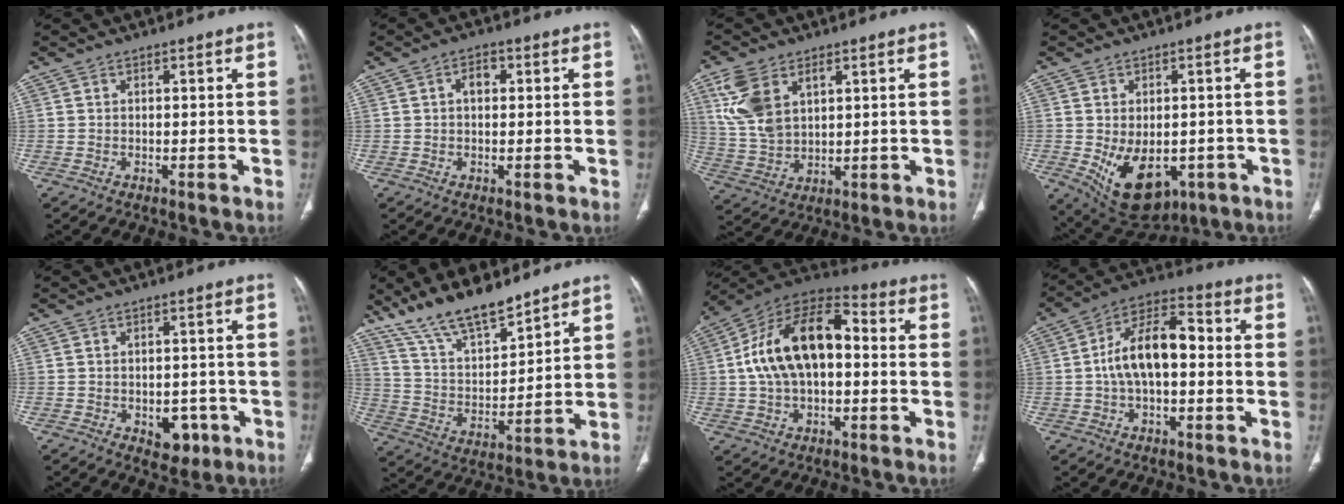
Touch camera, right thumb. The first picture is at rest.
{"total": 3.0, "force": [0.7, 2.0, 2.2], "torque": [-0.028, 0.011, 0.008]}
{"total": 10.6, "force": [4.6, 6.3, 7.2], "torque": [-0.149, -0.009, 0.101]}
{"total": 12.8, "force": [-3.8, 8.3, 9.0], "torque": [-0.122, -0.003, -0.032]}
{"total": 5.3, "force": [-2.1, 3.6, 3.2], "torque": [-0.017, 0.012, -0.020]}
{"total": 15.3, "force": [12.4, 4.6, 7.8], "torque": [-0.114, -0.067, 0.235]}
{"total": 18.4, "force": [1.0, 10.6, 15.0], "torque": [-0.252, 0.043, 0.009]}
{"total": 12.9, "force": [-0.3, 6.8, 10.9], "torque": [-0.189, 0.040, -0.015]}